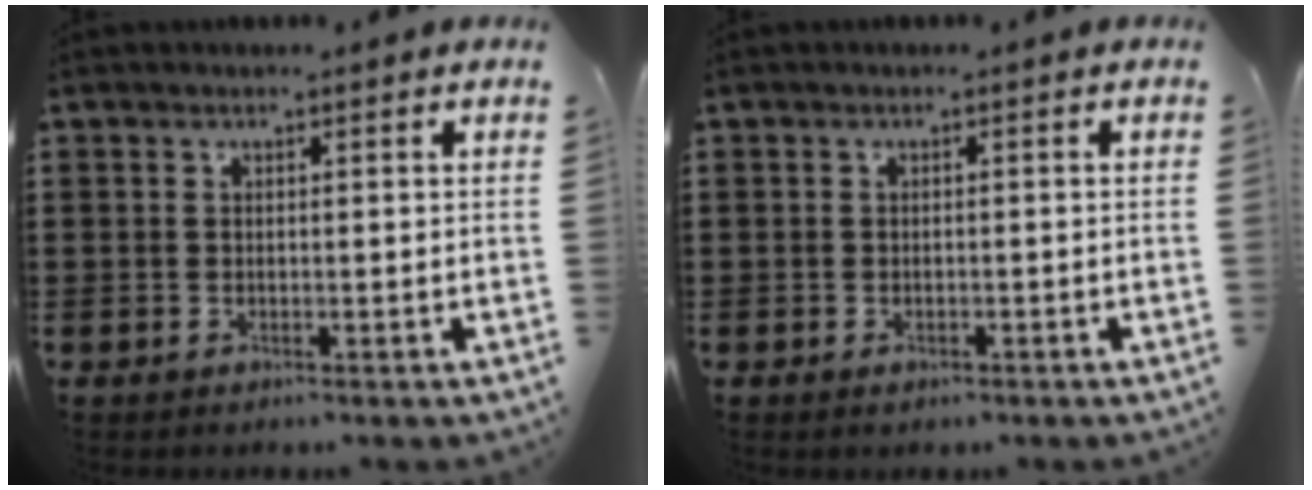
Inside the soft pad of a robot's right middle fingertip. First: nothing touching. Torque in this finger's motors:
{"motor_torque": [0.55, 0.26, -0.04, 0.00]}